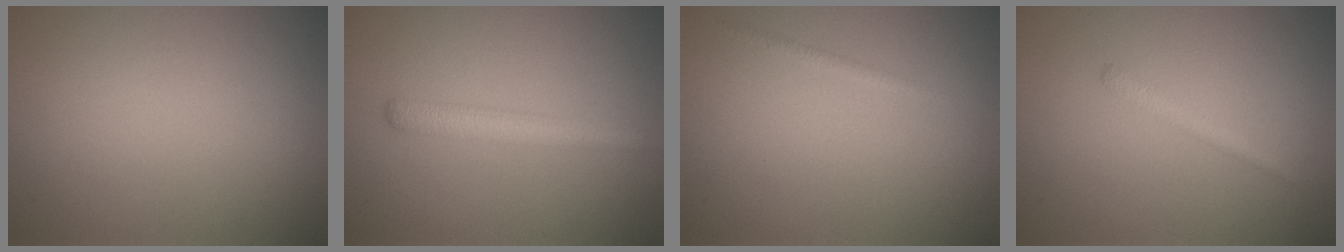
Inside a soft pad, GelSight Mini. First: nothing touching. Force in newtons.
{"total": 2.6, "press": 2.6, "slide": 0.1}
{"total": 0.7, "press": 0.7, "slide": 0.1}
{"total": 1.2, "press": 1.1, "slide": 0.1}